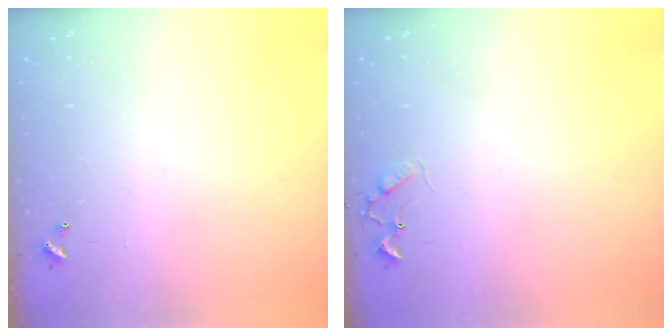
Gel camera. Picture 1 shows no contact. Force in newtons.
{"total": 6.2, "press": 6.2, "slide": 0.4}